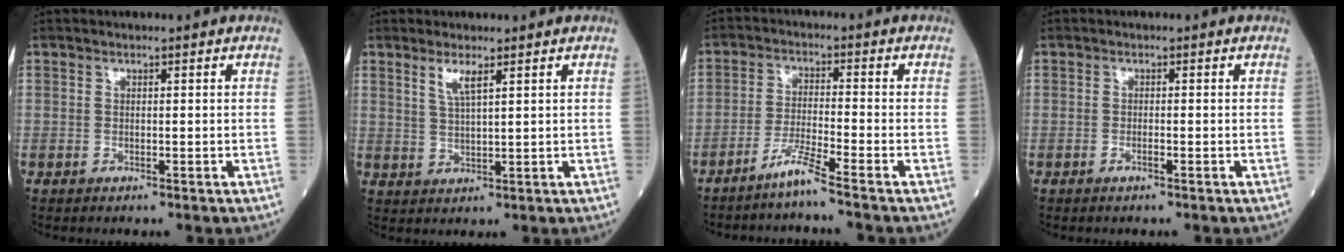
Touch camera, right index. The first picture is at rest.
{"total": 3.2, "force": [1.8, 0.2, 2.6], "torque": [-0.055, -0.004, 0.038]}
{"total": 4.7, "force": [-3.8, -1.2, 2.5], "torque": [-0.054, -0.018, -0.081]}
{"total": 0.8, "force": [-0.5, -0.1, 0.6], "torque": [-0.010, 0.000, -0.011]}